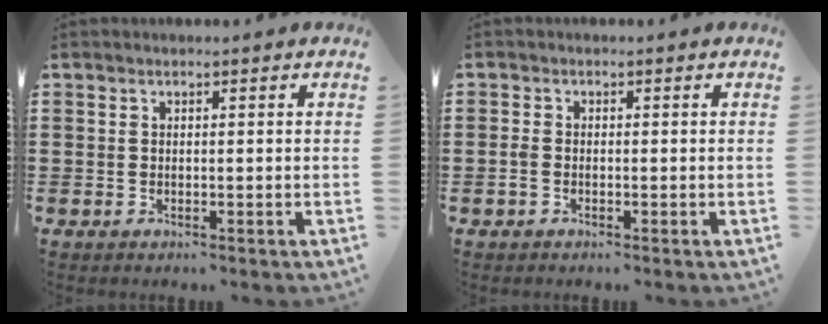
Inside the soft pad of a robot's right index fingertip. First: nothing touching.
{"total": 1.2, "force": [-0.6, 0.6, 0.9], "torque": [-0.026, -0.003, -0.013]}